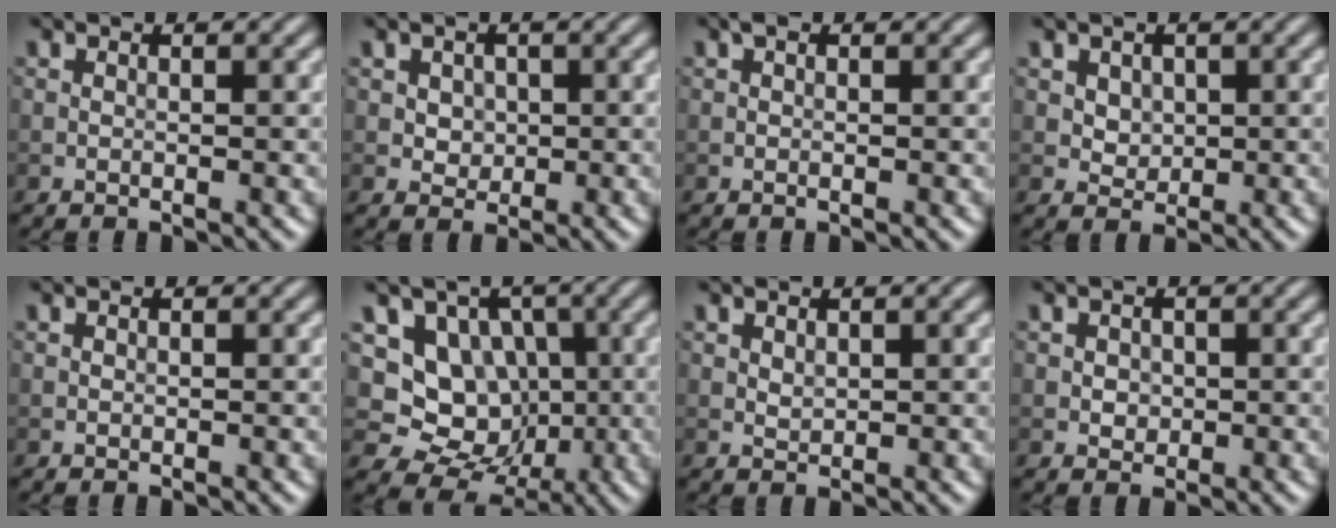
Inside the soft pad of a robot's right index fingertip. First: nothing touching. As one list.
[{"total": 1.9, "force": [0.4, 1.6, 0.8], "torque": [-0.017, -0.001, 0.015]}, {"total": 0.7, "force": [0.2, 0.3, 0.6], "torque": [-0.011, 0.002, 0.002]}, {"total": 2.1, "force": [0.8, 1.6, 1.0], "torque": [-0.021, -0.003, 0.027]}, {"total": 0.0}, {"total": 7.7, "force": [0.8, 6.8, 3.6], "torque": [-0.040, -0.009, -0.006]}, {"total": 0.8, "force": [0.4, 0.5, 0.4], "torque": [-0.011, -0.003, 0.011]}, {"total": 1.2, "force": [0.1, 1.1, 0.5], "torque": [-0.008, -0.003, 0.001]}]